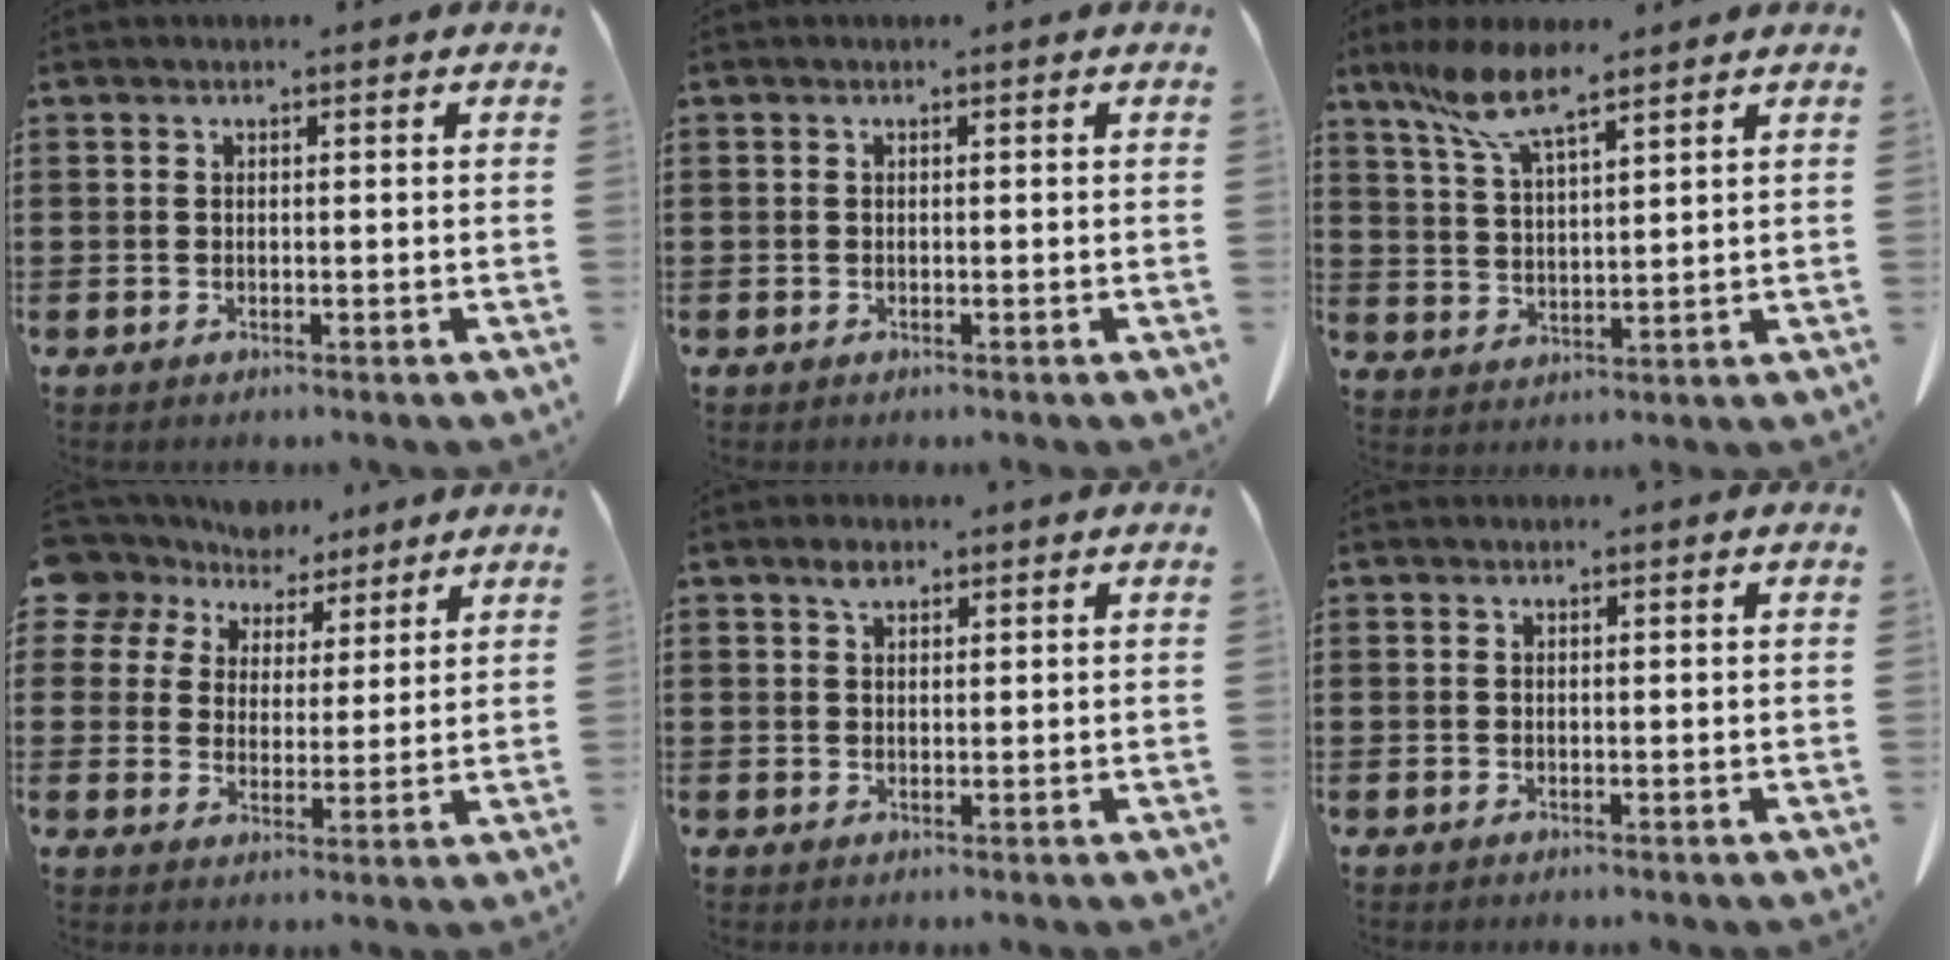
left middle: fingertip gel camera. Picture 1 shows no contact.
{"total": 0.0}
{"total": 7.8, "force": [5.8, 1.5, 5.0], "torque": [-0.121, -0.014, 0.103]}
{"total": 7.2, "force": [5.8, 4.2, 1.0], "torque": [-0.052, -0.020, 0.108]}
{"total": 2.1, "force": [1.5, 1.0, 1.1], "torque": [-0.017, -0.003, 0.028]}
{"total": 0.0}